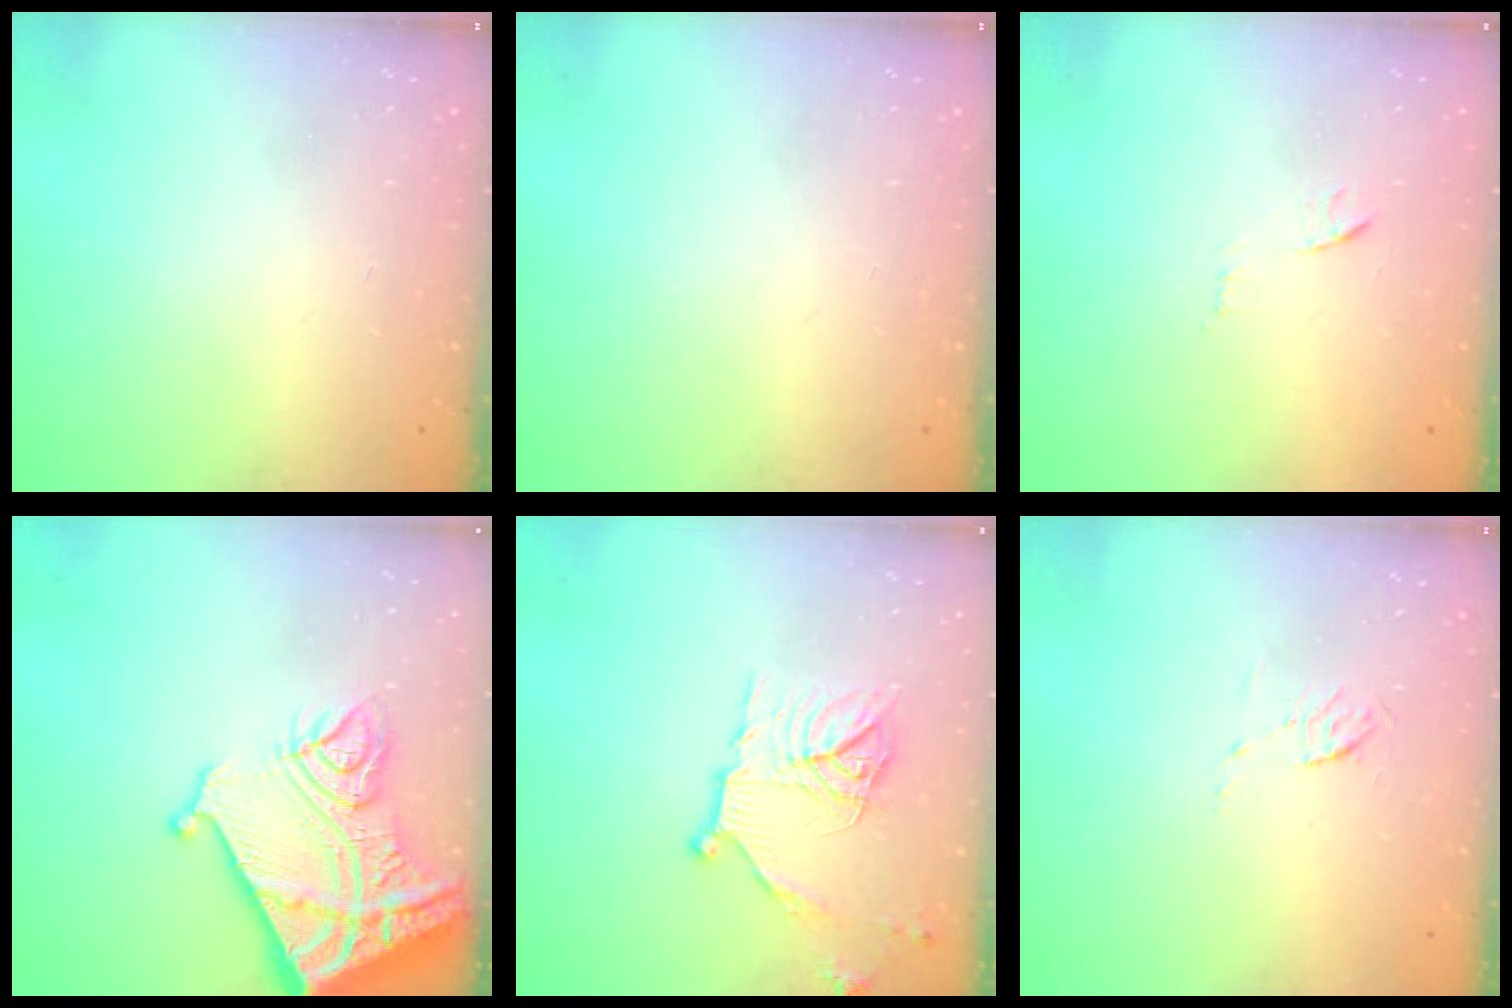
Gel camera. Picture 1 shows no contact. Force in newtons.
{"total": 0.0}
{"total": 8.1, "press": 8.0, "slide": 0.7}
{"total": 18.7, "press": 18.6, "slide": 2.1}
{"total": 14.7, "press": 14.7, "slide": 0.2}
{"total": 4.0, "press": 3.7, "slide": 1.4}